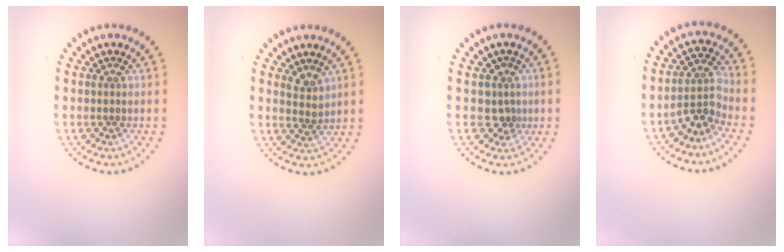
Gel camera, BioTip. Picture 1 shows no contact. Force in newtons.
{"total": 1.7, "press": 1.3, "slide": 1.1}
{"total": 1.8, "press": 1.3, "slide": 1.2}
{"total": 2.9, "press": 2.1, "slide": 2.0}